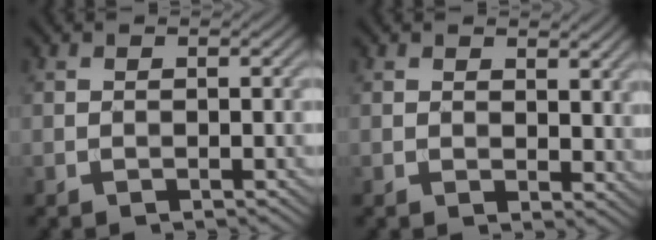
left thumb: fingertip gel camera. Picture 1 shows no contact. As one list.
[{"total": 3.0, "force": [1.9, 1.8, 1.5], "torque": [-0.027, -0.004, 0.036]}]